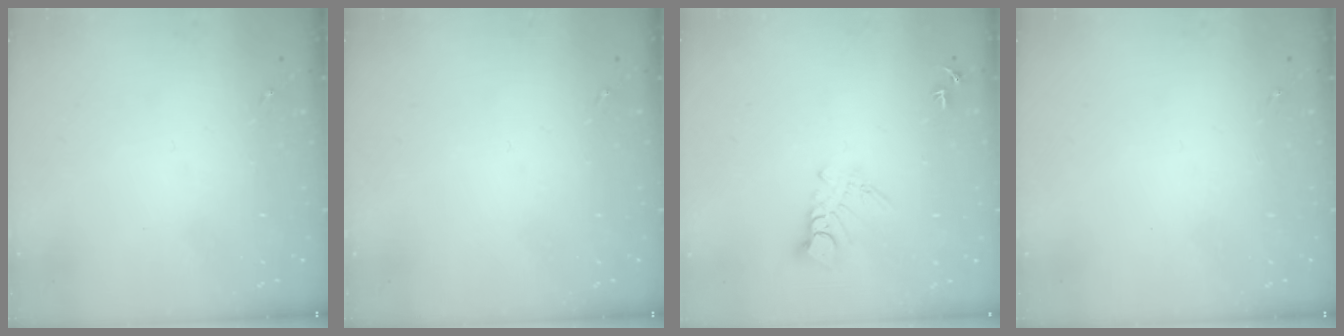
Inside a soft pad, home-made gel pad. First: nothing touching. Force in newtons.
{"total": 0.0}
{"total": 5.9, "press": 5.9, "slide": 0.5}
{"total": 0.0}